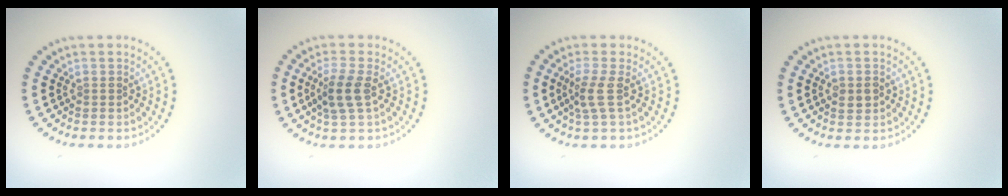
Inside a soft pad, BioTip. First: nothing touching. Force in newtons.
{"total": 2.8, "press": 2.5, "slide": 1.1}
{"total": 2.2, "press": 1.6, "slide": 1.5}
{"total": 1.5, "press": 1.5, "slide": 0.4}